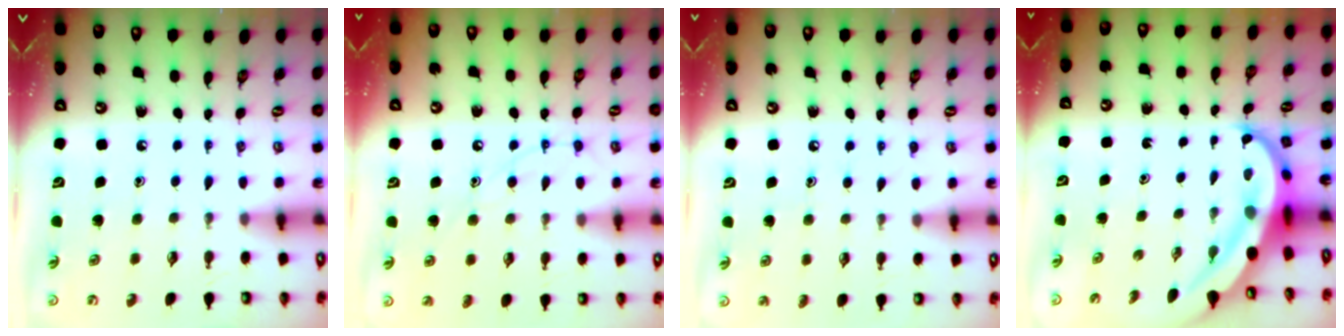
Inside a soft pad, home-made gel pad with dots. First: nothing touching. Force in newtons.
{"total": 9.6, "press": 9.6, "slide": 0.7}
{"total": 5.3, "press": 5.2, "slide": 0.6}
{"total": 5.9, "press": 5.8, "slide": 0.6}